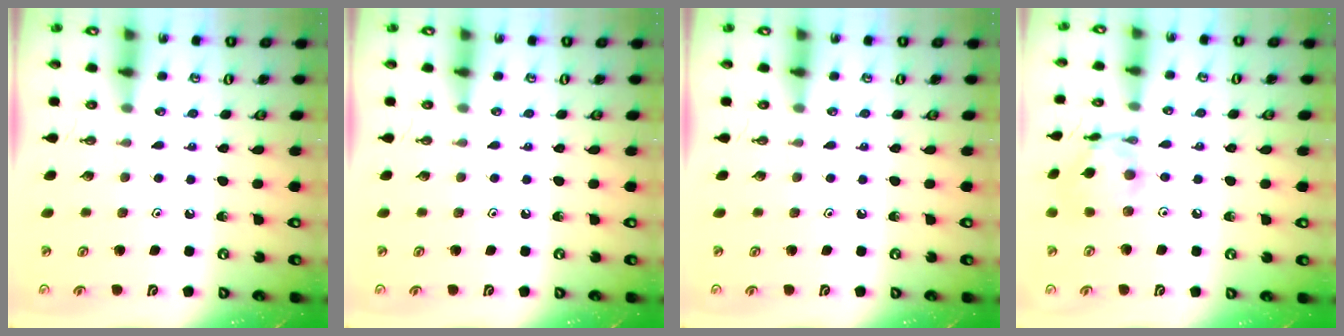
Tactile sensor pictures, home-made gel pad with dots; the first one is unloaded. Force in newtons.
{"total": 0.0}
{"total": 0.0}
{"total": 12.0, "press": 12.0, "slide": 0.9}